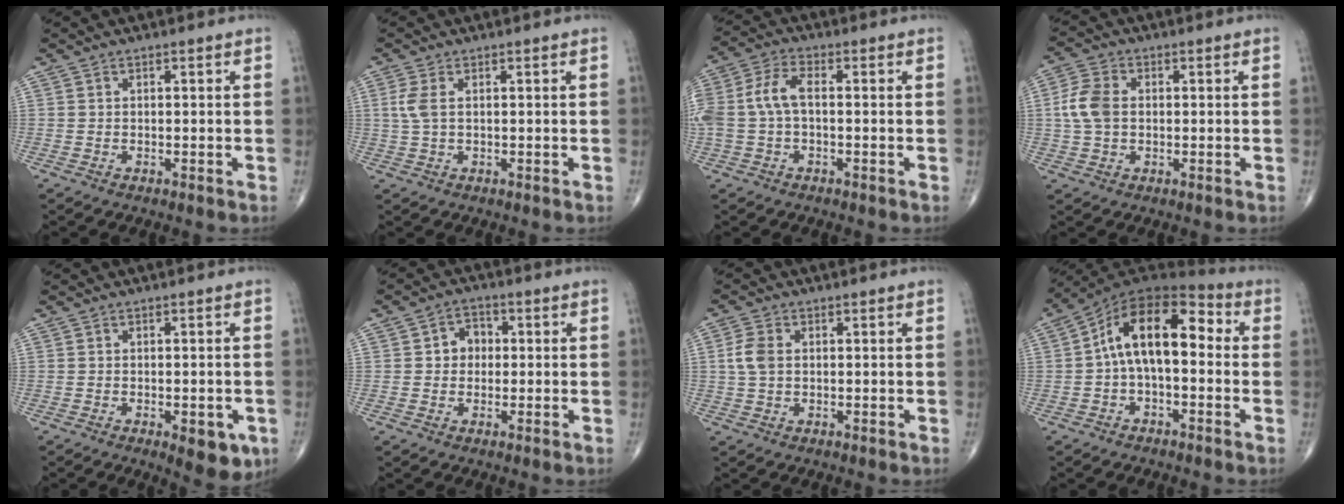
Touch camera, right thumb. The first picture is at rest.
{"total": 3.1, "force": [0.6, 1.4, 2.7], "torque": [-0.077, 0.007, 0.017]}
{"total": 9.3, "force": [-0.1, 5.1, 7.7], "torque": [-0.188, 0.030, -0.001]}
{"total": 6.6, "force": [0.3, 4.5, 4.8], "torque": [-0.104, 0.012, 0.003]}
{"total": 6.4, "force": [-2.4, 2.6, 5.3], "torque": [-0.049, -0.001, -0.022]}
{"total": 4.5, "force": [0.3, 3.8, 2.3], "torque": [-0.010, 0.013, -0.003]}
{"total": 4.1, "force": [0.5, 2.8, 3.0], "torque": [-0.070, 0.006, 0.007]}
{"total": 14.3, "force": [0.6, 7.6, 12.1], "torque": [-0.180, 0.050, -0.005]}